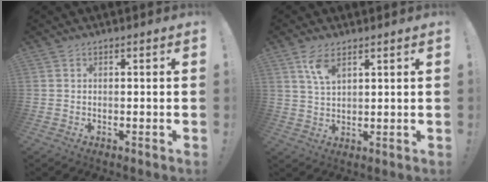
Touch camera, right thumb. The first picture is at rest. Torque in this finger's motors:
{"motor_torque": [0.29, 1.50, 0.13, -0.13, 0.00]}